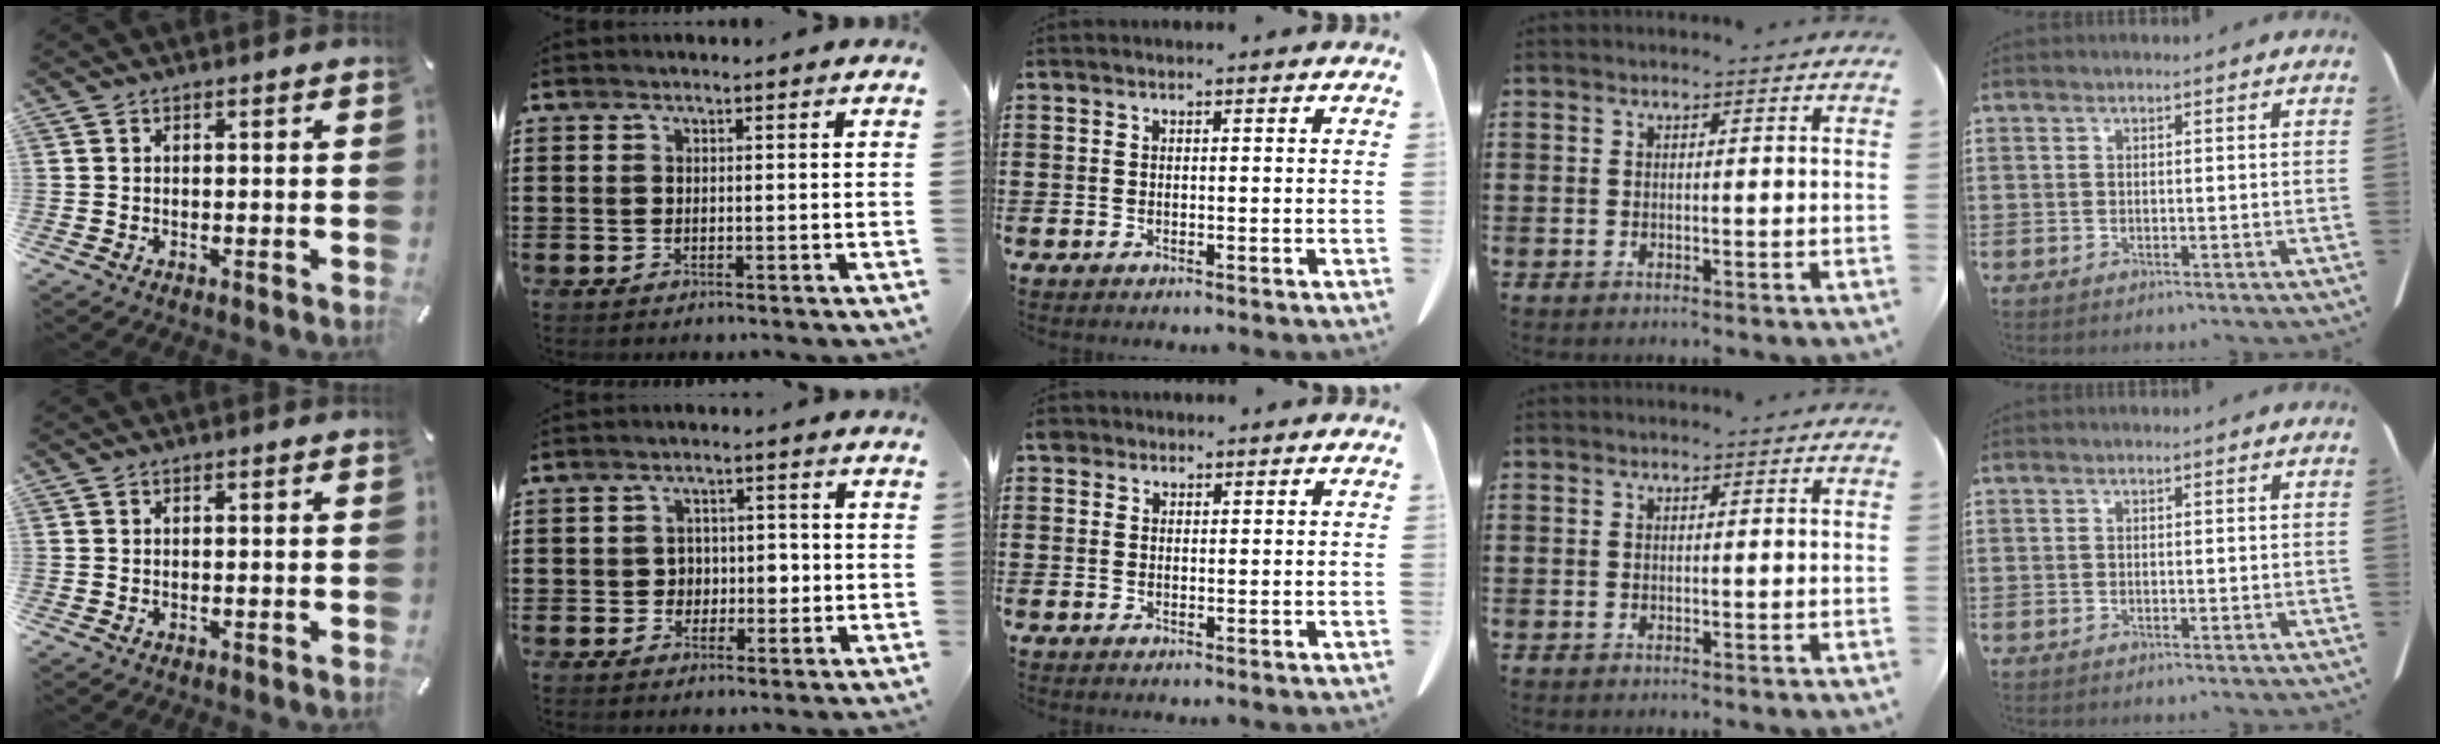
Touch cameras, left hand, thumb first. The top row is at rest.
{"index": {"total": 3.4, "force": [-0.3, 3.0, 1.7], "torque": [-0.028, 0.001, -0.014]}, "middle": {"total": 1.3, "force": [0.9, 0.9, 0.3], "torque": [-0.010, 0.005, 0.017]}}